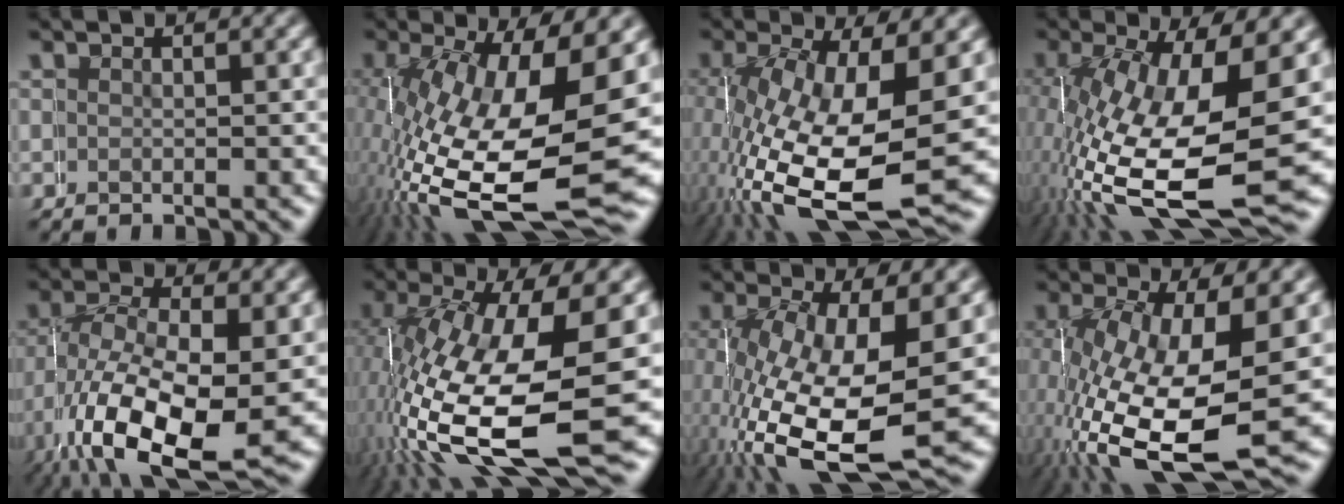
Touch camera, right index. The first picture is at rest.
{"total": 13.9, "force": [-3.6, 6.8, 11.6], "torque": [-0.224, -0.056, -0.019]}
{"total": 10.7, "force": [-1.8, 5.7, 8.9], "torque": [-0.208, -0.066, 0.014]}
{"total": 12.5, "force": [-2.8, 6.0, 10.6], "torque": [-0.222, -0.054, -0.008]}
{"total": 7.8, "force": [-1.9, 4.6, 6.0], "torque": [-0.137, -0.042, -0.003]}
{"total": 12.8, "force": [-2.8, 6.0, 10.9], "torque": [-0.219, -0.049, -0.011]}
{"total": 10.5, "force": [-2.0, 5.6, 8.6], "torque": [-0.199, -0.063, 0.009]}
{"total": 10.4, "force": [-2.0, 5.5, 8.6], "torque": [-0.202, -0.065, 0.010]}